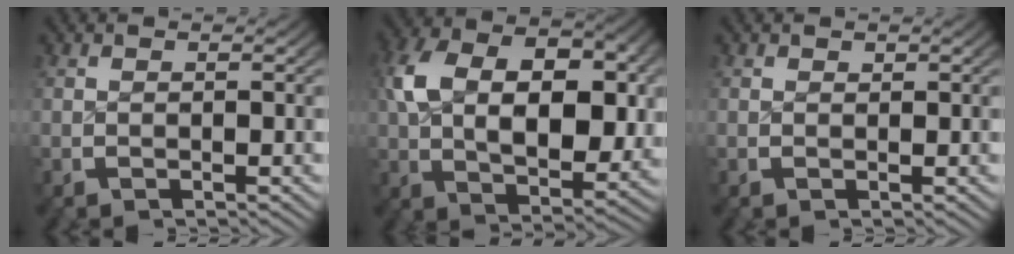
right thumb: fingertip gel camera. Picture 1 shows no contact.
{"total": 11.5, "force": [1.2, 7.2, 8.9], "torque": [-0.177, -0.036, 0.032]}
{"total": 0.5, "force": [0.5, 0.1, -0.1], "torque": [0.007, -0.005, 0.010]}